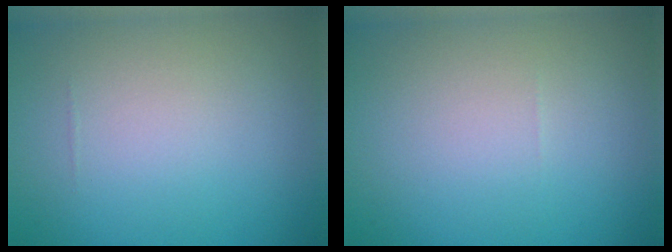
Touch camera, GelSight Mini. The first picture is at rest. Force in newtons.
{"total": 0.0}